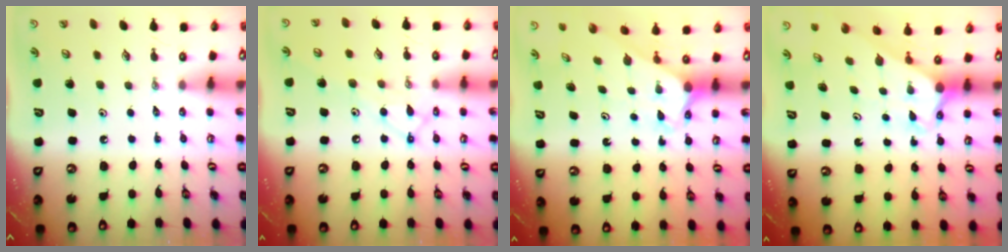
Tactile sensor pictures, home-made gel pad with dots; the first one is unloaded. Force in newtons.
{"total": 11.7, "press": 11.6, "slide": 0.7}
{"total": 2.2, "press": 2.2, "slide": 0.2}
{"total": 2.7, "press": 2.7, "slide": 0.2}